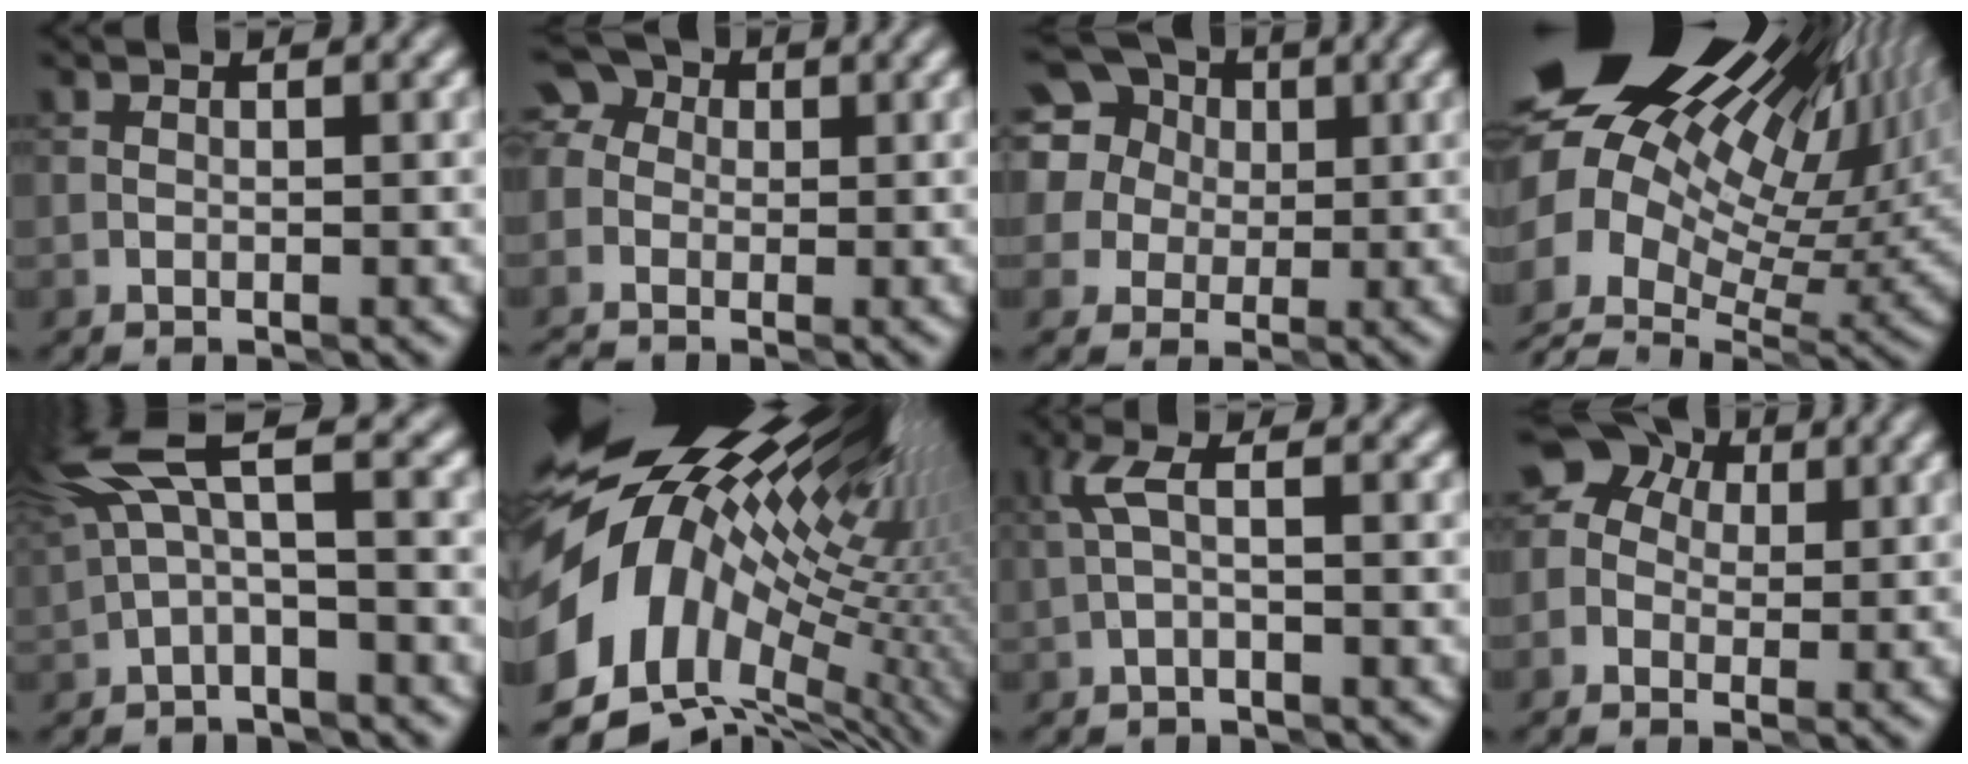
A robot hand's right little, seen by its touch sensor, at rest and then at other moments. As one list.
[{"total": 5.2, "force": [-1.8, 4.3, 2.3], "torque": [-0.046, 0.012, -0.039]}, {"total": 12.7, "force": [5.2, 10.7, 4.4], "torque": [-0.125, 0.050, 0.070]}, {"total": 18.5, "force": [6.0, 10.3, 14.2], "torque": [-0.234, 0.009, 0.140]}, {"total": 4.9, "force": [1.8, 1.3, 4.4], "torque": [-0.099, 0.011, 0.031]}, {"total": 16.1, "force": [2.6, 8.8, 13.2], "torque": [-0.212, -0.012, 0.068]}, {"total": 1.9, "force": [0.2, 0.2, 1.9], "torque": [-0.042, 0.010, 0.000]}, {"total": 6.8, "force": [1.9, 5.6, 3.4], "torque": [-0.036, 0.035, -0.008]}]